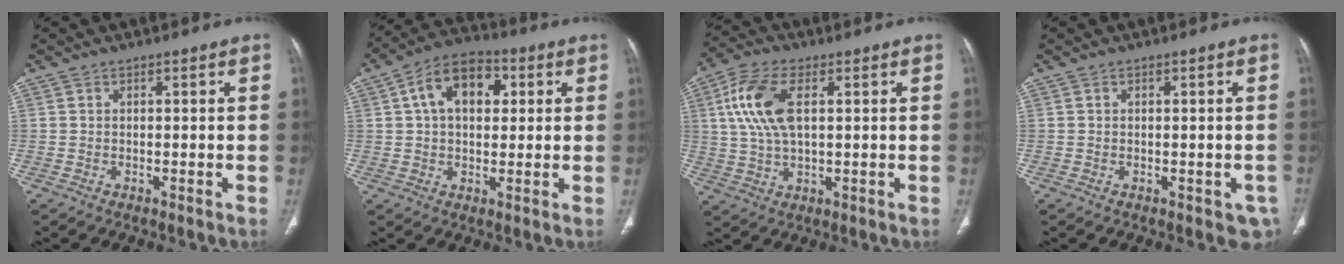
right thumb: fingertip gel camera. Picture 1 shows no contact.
{"total": 11.5, "force": [3.0, 7.4, 8.3], "torque": [-0.112, 0.016, 0.040]}
{"total": 11.1, "force": [2.7, 5.6, 9.2], "torque": [-0.201, 0.007, 0.053]}
{"total": 2.8, "force": [-0.8, 1.9, 1.9], "torque": [-0.004, 0.000, -0.005]}